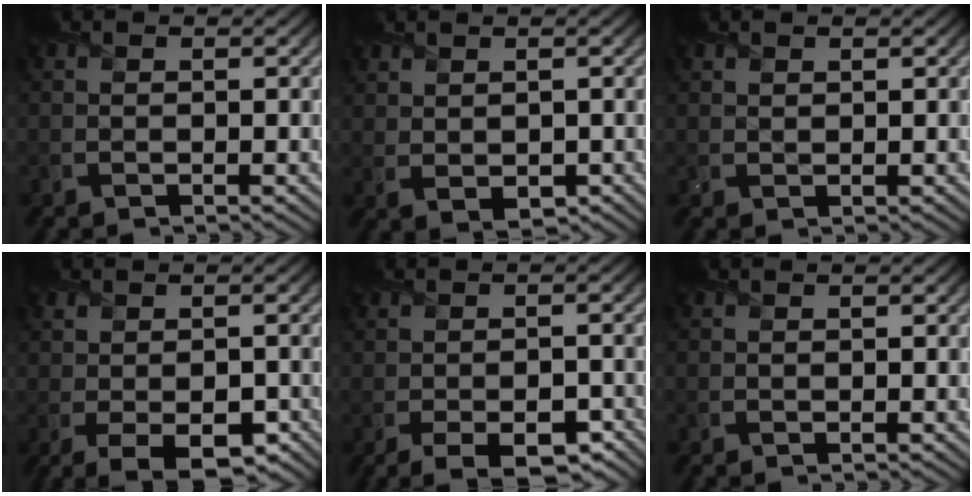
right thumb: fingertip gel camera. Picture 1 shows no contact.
{"total": 2.4, "force": [0.6, 1.4, 1.8], "torque": [-0.043, -0.006, 0.020]}
{"total": 0.7, "force": [0.7, 0.3, 0.1], "torque": [-0.005, -0.001, 0.016]}
{"total": 5.8, "force": [-2.1, 2.9, 4.6], "torque": [-0.085, -0.013, -0.027]}
{"total": 6.5, "force": [-3.3, 2.6, 5.0], "torque": [-0.083, -0.008, -0.043]}
{"total": 0.0}